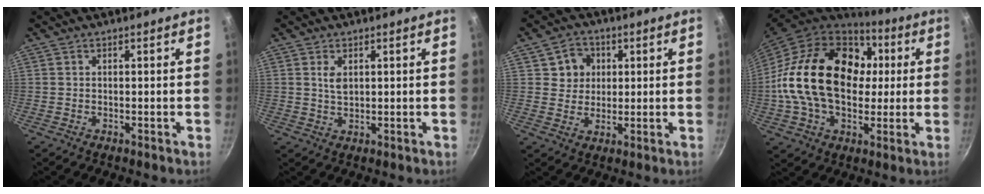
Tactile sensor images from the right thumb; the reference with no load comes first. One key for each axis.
{"total": 2.8, "fx": 1.0, "fy": 1.6, "fz": 2.1, "tx": -0.036, "ty": -0.007, "tz": 0.020}
{"total": 5.9, "fx": 1.7, "fy": 5.3, "fz": 1.9, "tx": 0.005, "ty": 0.001, "tz": 0.025}
{"total": 27.4, "fx": 2.8, "fy": 18.7, "fz": 19.8, "tx": -0.333, "ty": 0.033, "tz": 0.044}